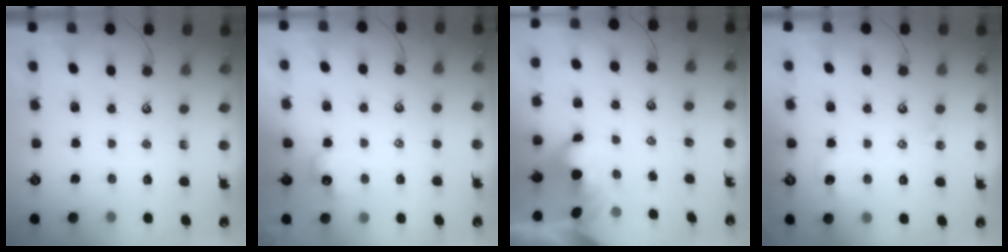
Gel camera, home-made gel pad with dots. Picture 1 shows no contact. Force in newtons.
{"total": 1.2, "press": 1.1, "slide": 0.5}
{"total": 2.2, "press": 2.2, "slide": 0.1}
{"total": 3.7, "press": 3.7, "slide": 0.7}